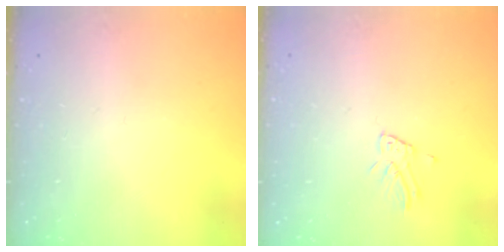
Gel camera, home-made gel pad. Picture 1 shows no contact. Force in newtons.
{"total": 3.7, "press": 3.6, "slide": 0.3}